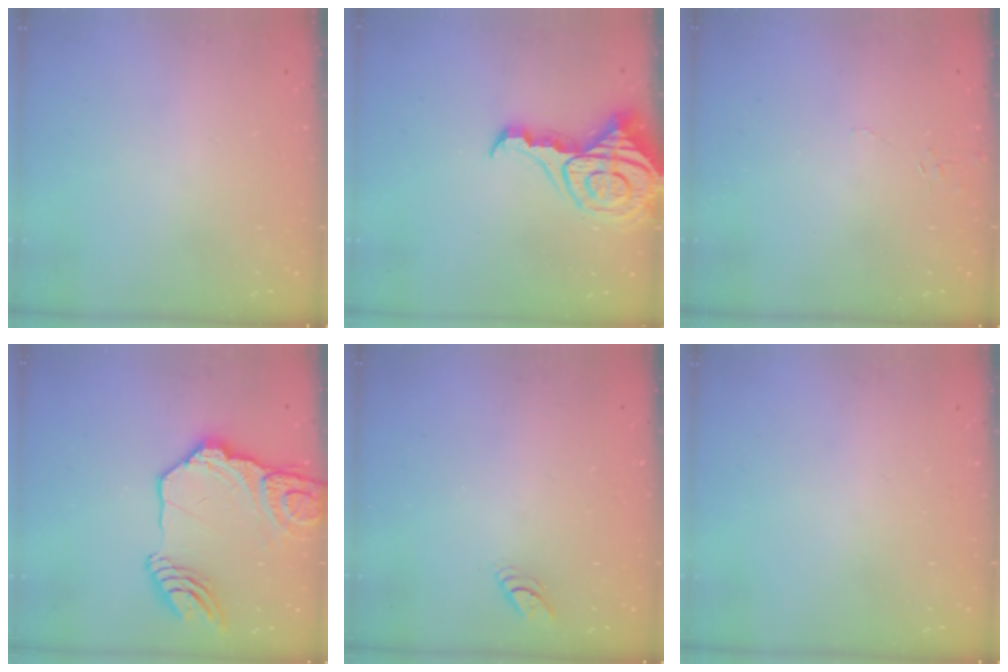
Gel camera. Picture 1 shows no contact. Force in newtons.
{"total": 8.4, "press": 8.4, "slide": 0.8}
{"total": 4.6, "press": 4.5, "slide": 0.4}
{"total": 20.0, "press": 19.8, "slide": 2.6}
{"total": 3.8, "press": 3.8, "slide": 0.3}
{"total": 0.0}